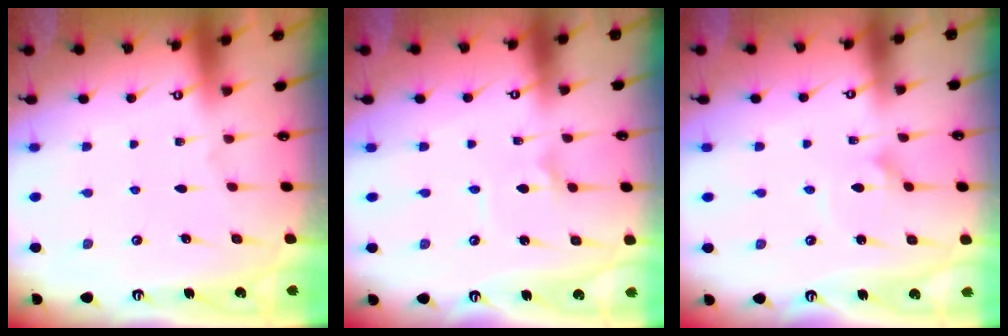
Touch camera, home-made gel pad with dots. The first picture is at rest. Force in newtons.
{"total": 2.2, "press": 2.2, "slide": 0.2}
{"total": 2.4, "press": 2.4, "slide": 0.1}